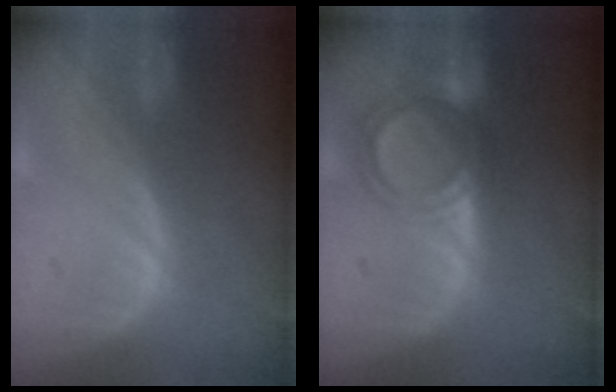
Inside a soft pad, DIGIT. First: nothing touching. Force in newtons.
{"total": 6.0, "press": 5.6, "slide": 2.0}